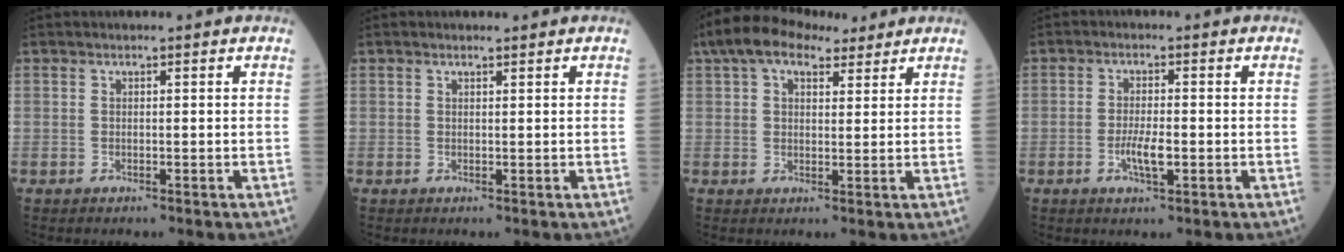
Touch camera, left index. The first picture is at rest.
{"total": 0.5, "force": [0.5, 0.1, 0.2], "torque": [-0.011, 0.001, 0.008]}
{"total": 10.0, "force": [7.0, 4.5, 5.5], "torque": [-0.104, 0.047, 0.121]}
{"total": 3.7, "force": [-1.1, 0.8, 3.4], "torque": [-0.070, -0.001, -0.019]}